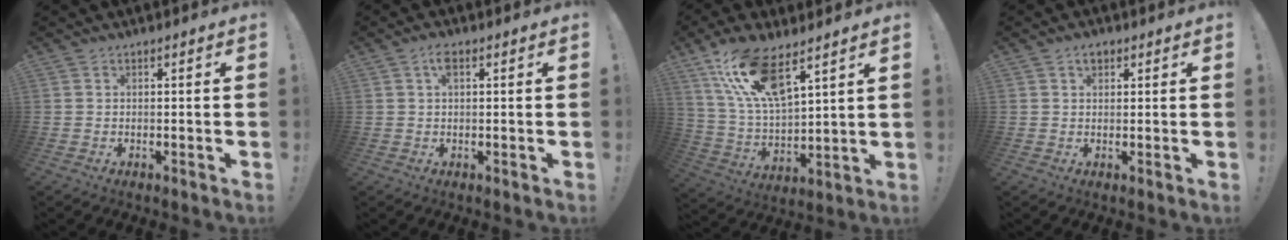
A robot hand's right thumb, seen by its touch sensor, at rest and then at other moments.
{"total": 2.8, "force": [1.0, 1.4, 2.3], "torque": [-0.045, 0.005, 0.015]}
{"total": 15.6, "force": [10.5, 4.9, 10.5], "torque": [-0.209, -0.050, 0.187]}
{"total": 2.7, "force": [1.4, 1.7, 1.6], "torque": [-0.024, 0.002, 0.024]}